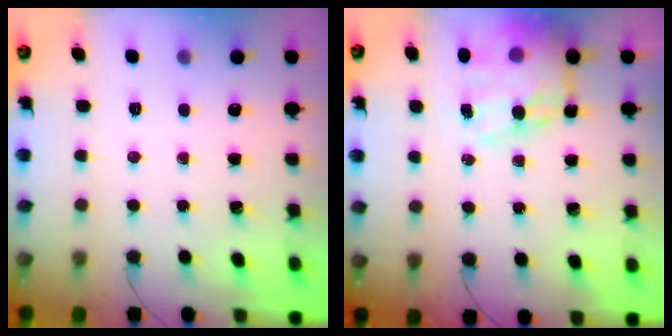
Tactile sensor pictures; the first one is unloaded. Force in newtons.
{"total": 18.5, "press": 17.9, "slide": 4.7}